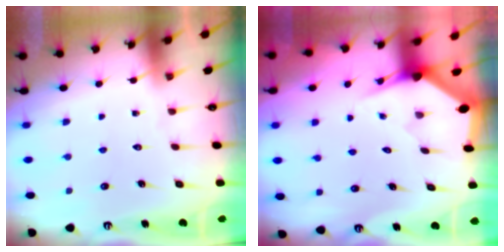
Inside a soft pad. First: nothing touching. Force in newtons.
{"total": 2.9, "press": 2.9, "slide": 0.1}